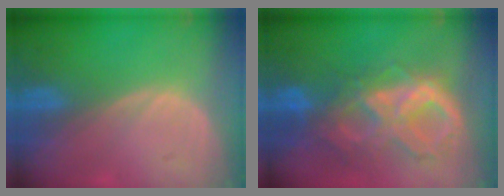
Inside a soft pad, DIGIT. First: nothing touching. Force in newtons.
{"total": 10.5, "press": 8.8, "slide": 5.8}